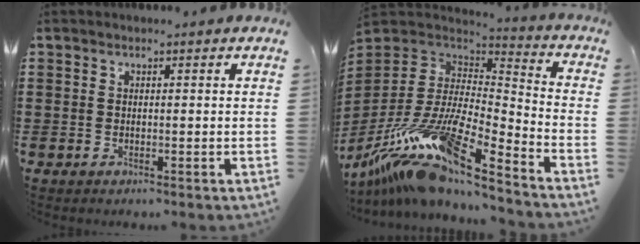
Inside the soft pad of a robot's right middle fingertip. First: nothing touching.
{"total": 14.6, "force": [-9.9, 3.2, 10.3], "torque": [-0.232, -0.004, -0.192]}